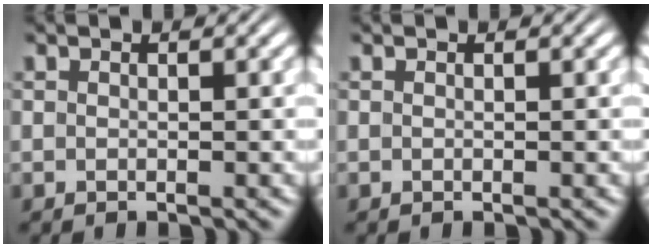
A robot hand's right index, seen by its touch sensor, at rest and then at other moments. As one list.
[{"total": 0.0}]